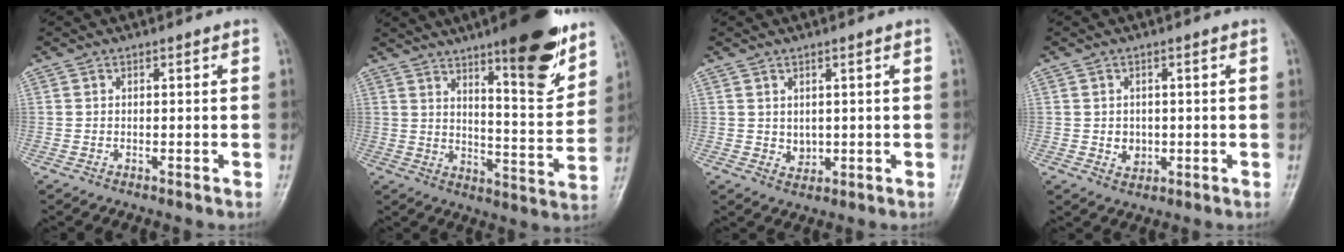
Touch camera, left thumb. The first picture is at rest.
{"total": 16.6, "force": [10.8, 3.5, 12.1], "torque": [-0.145, -0.070, 0.164]}
{"total": 2.4, "force": [1.0, 1.5, 1.6], "torque": [-0.018, -0.011, 0.024]}
{"total": 2.6, "force": [0.1, 2.1, 1.5], "torque": [-0.014, -0.002, 0.008]}